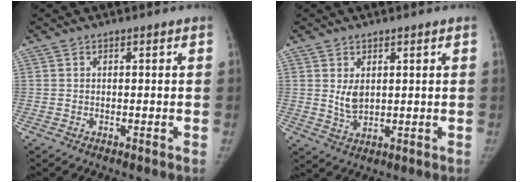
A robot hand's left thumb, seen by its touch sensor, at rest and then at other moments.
{"total": 3.9, "force": [1.0, 2.5, 2.8], "torque": [-0.038, -0.014, 0.028]}